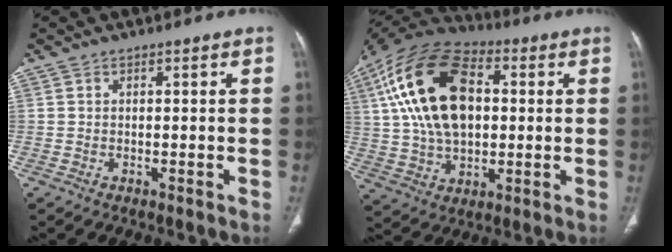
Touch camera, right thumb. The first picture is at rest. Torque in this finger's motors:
{"motor_torque": [0.15, 2.56, 1.94, -0.76, 0.29]}